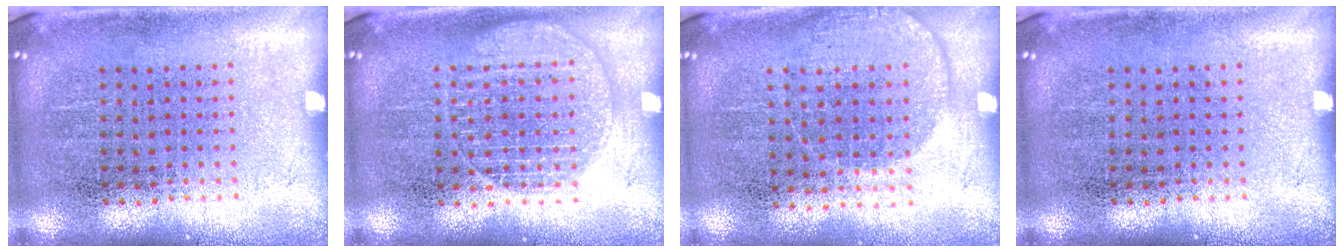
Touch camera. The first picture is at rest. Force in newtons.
{"total": 1.4, "press": 1.4, "slide": 0.2}
{"total": 1.4, "press": 1.2, "slide": 0.6}
{"total": 0.0}